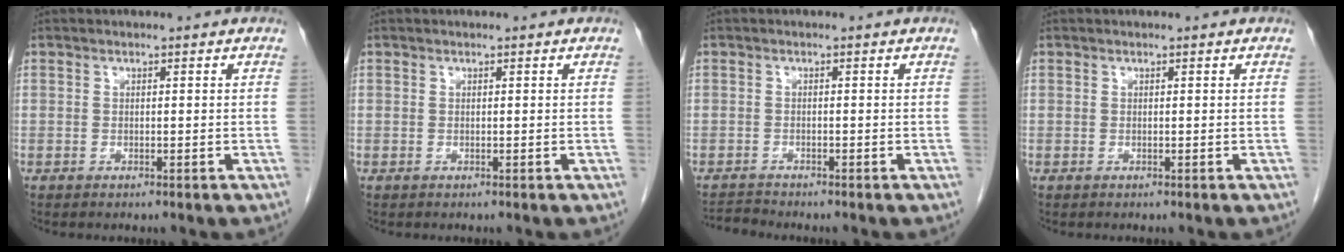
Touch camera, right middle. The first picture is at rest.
{"total": 0.0}
{"total": 1.7, "force": [-1.6, -0.5, -0.4], "torque": [0.006, -0.014, -0.028]}
{"total": 0.0}